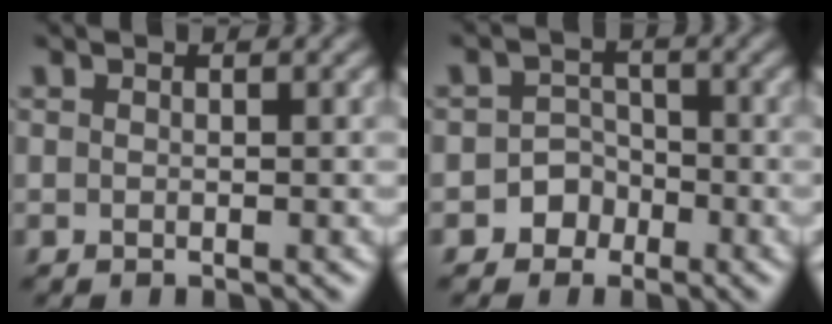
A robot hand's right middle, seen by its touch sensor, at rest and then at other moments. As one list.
[{"total": 2.9, "force": [-1.5, 2.4, 0.3], "torque": [0.031, 0.013, -0.040]}]